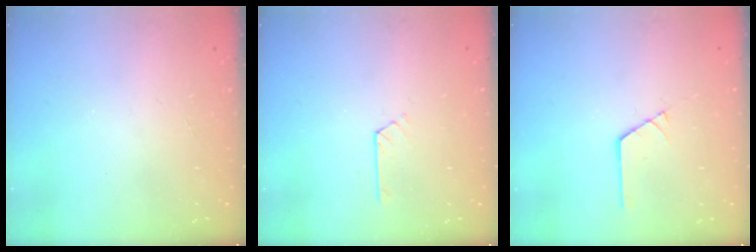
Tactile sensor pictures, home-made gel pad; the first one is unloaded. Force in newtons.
{"total": 2.1, "press": 2.0, "slide": 0.3}
{"total": 1.2, "press": 1.2, "slide": 0.1}